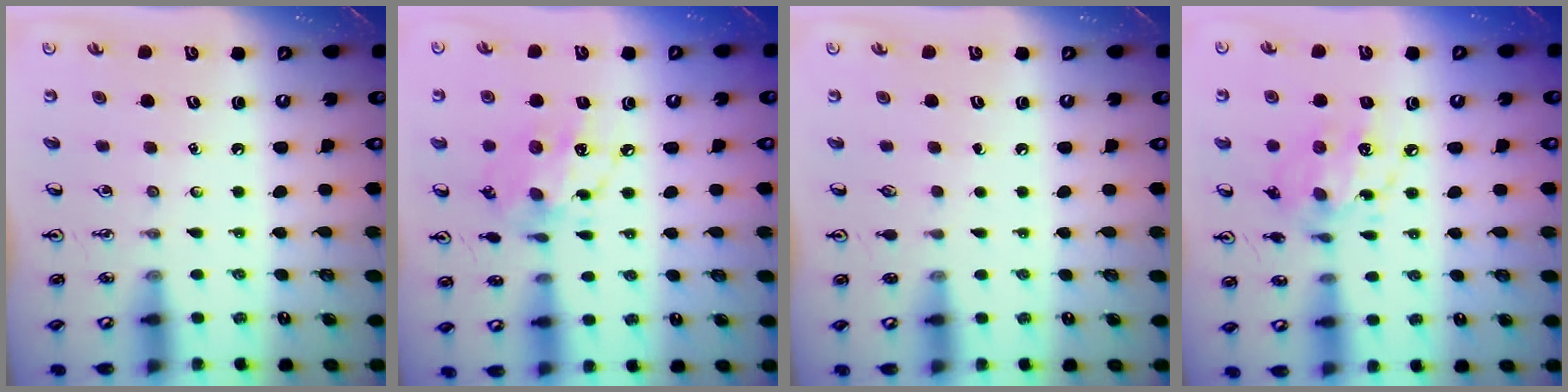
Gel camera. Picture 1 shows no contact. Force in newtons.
{"total": 11.4, "press": 11.4, "slide": 0.7}
{"total": 0.0}
{"total": 9.8, "press": 9.8, "slide": 0.6}